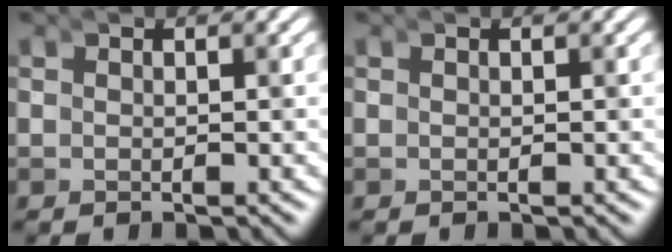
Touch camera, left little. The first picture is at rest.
{"total": 0.0}